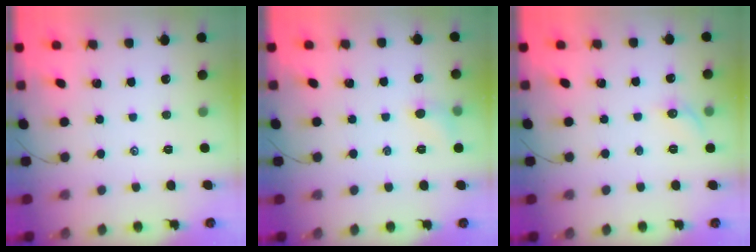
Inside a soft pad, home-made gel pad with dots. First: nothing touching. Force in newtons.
{"total": 5.5, "press": 5.3, "slide": 1.7}
{"total": 6.2, "press": 6.0, "slide": 1.7}